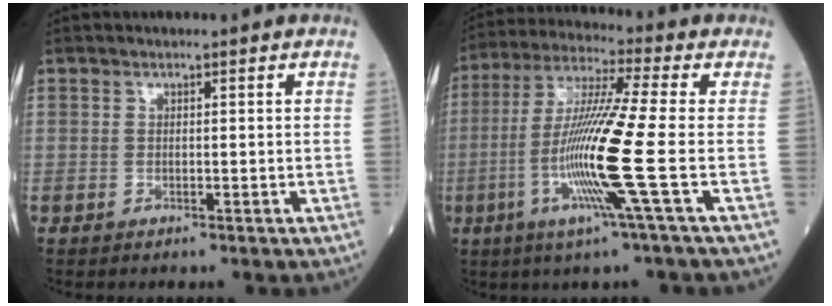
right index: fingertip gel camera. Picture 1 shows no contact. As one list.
[{"total": 14.2, "force": [-3.5, -1.8, 13.7], "torque": [-0.271, -0.016, -0.080]}]